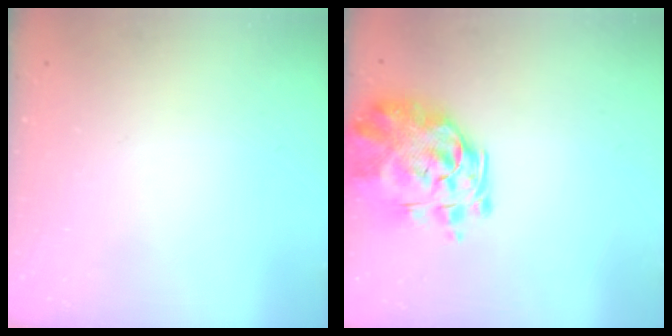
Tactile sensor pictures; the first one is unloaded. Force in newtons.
{"total": 7.0, "press": 6.5, "slide": 2.7}